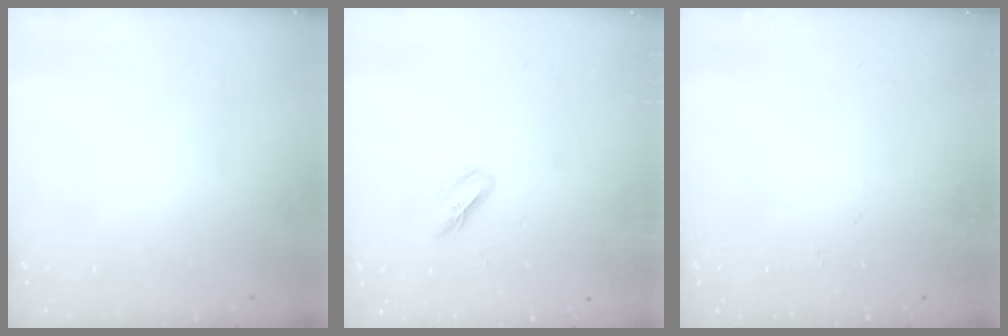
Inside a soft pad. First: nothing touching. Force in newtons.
{"total": 4.5, "press": 4.3, "slide": 1.2}
{"total": 0.0}